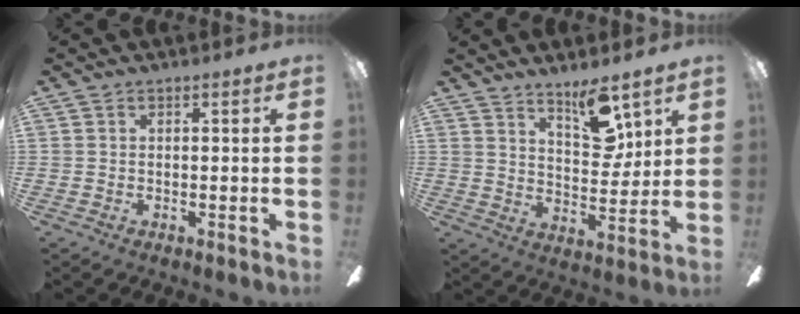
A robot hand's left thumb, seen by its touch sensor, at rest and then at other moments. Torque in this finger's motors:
{"motor_torque": [0.62, -0.29, -0.16, -0.27, 0.06]}